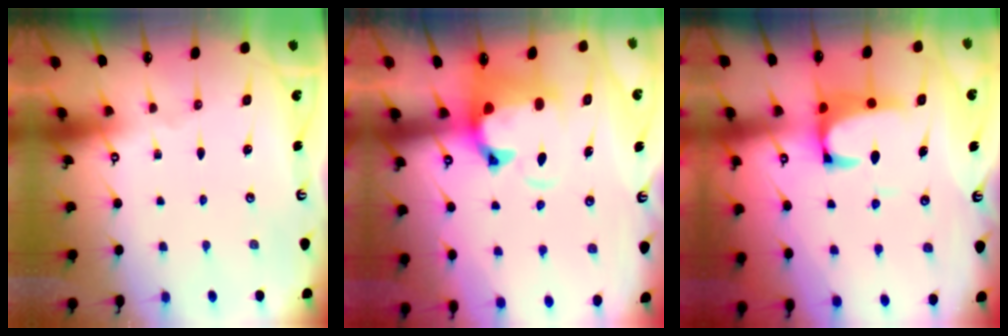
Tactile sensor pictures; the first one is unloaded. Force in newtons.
{"total": 3.2, "press": 2.9, "slide": 1.4}
{"total": 4.3, "press": 4.2, "slide": 1.1}